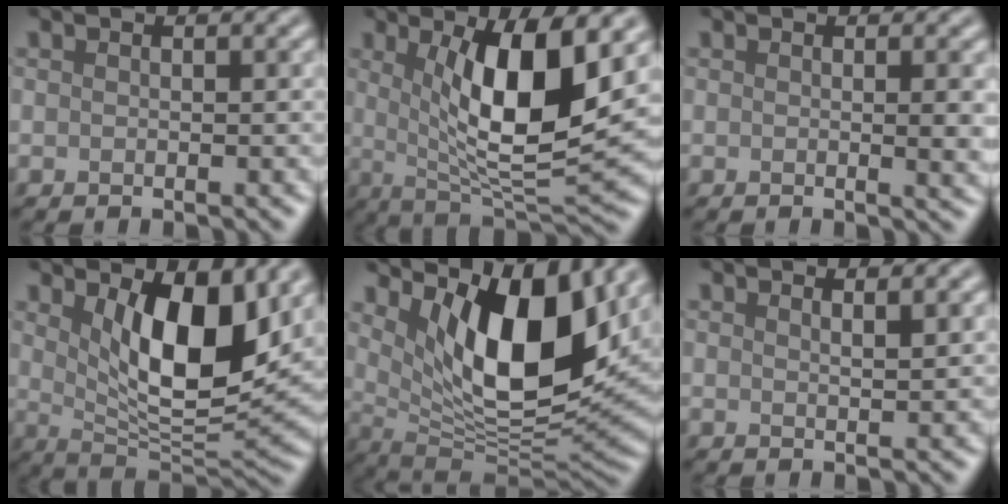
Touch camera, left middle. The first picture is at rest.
{"total": 9.7, "force": [2.1, 2.8, 9.0], "torque": [-0.143, -0.019, 0.043]}
{"total": 2.3, "force": [0.2, 0.6, 2.2], "torque": [-0.021, -0.003, 0.000]}
{"total": 9.1, "force": [2.8, 3.5, 7.9], "torque": [-0.130, -0.023, 0.052]}
{"total": 11.6, "force": [4.1, 4.9, 9.6], "torque": [-0.149, -0.019, 0.076]}
{"total": 1.5, "force": [1.1, 0.5, 1.0], "torque": [-0.001, 0.002, 0.012]}